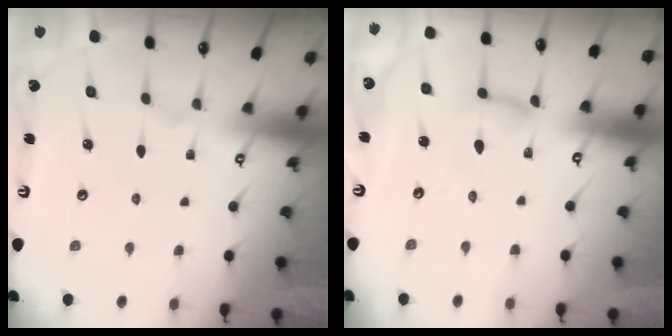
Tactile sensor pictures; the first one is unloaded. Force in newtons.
{"total": 5.2, "press": 5.2, "slide": 0.4}